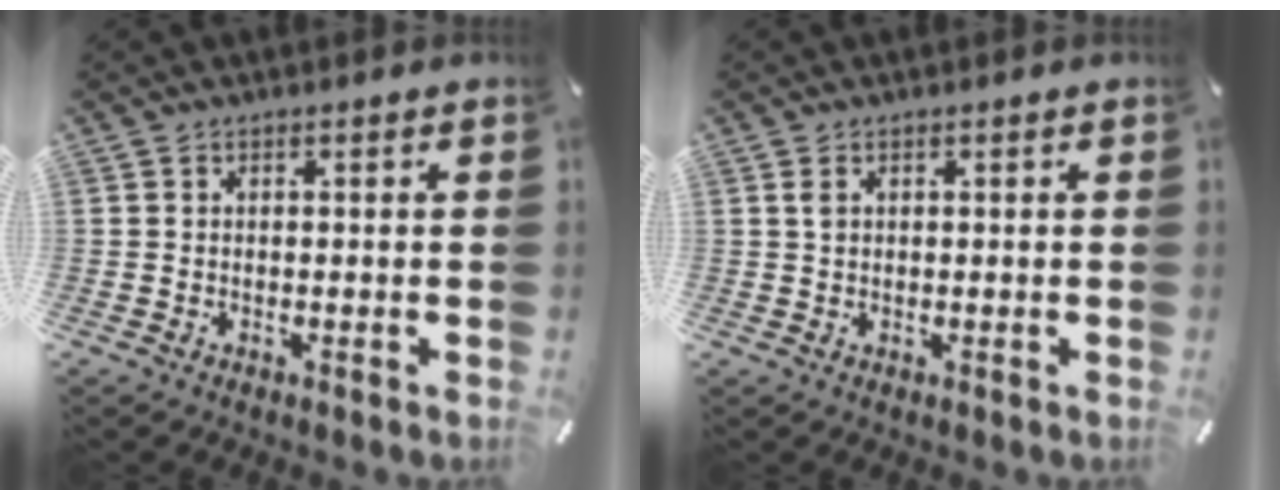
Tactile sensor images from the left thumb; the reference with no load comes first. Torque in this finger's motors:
{"motor_torque": [-0.05, 0.20, 0.12, -0.20, 0.06]}